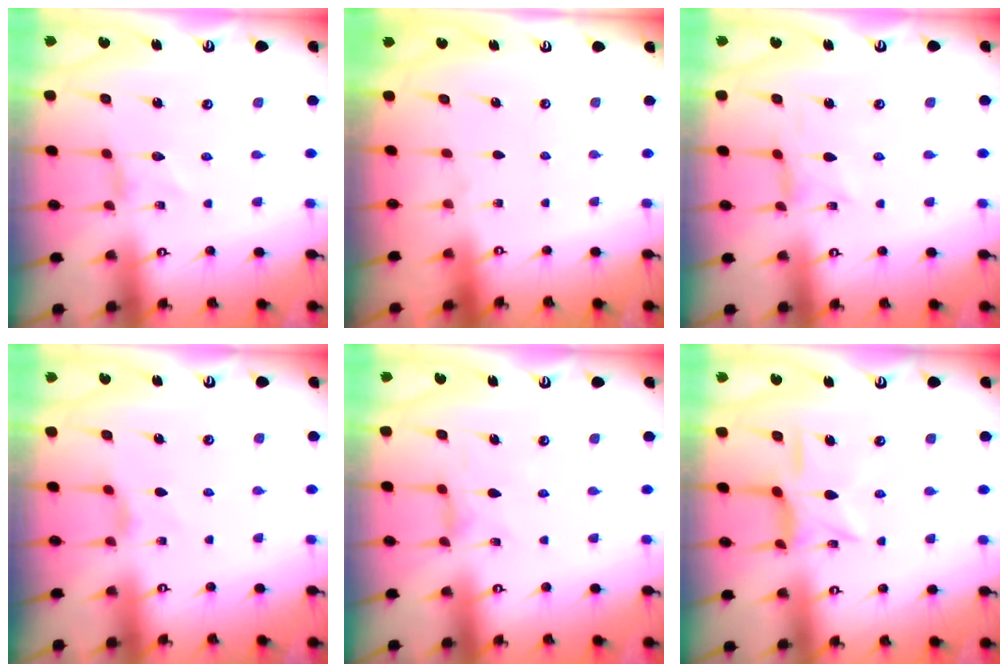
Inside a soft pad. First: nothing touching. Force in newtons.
{"total": 0.0}
{"total": 0.0}
{"total": 2.7, "press": 2.6, "slide": 0.5}
{"total": 1.4, "press": 1.4, "slide": 0.2}
{"total": 9.4, "press": 9.3, "slide": 0.6}